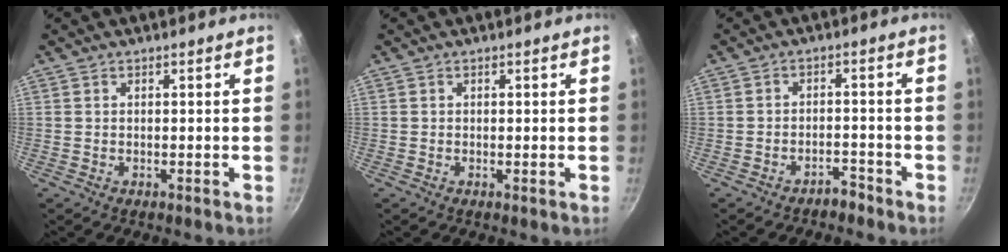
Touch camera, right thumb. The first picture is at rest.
{"total": 0.0}
{"total": 2.8, "force": [-2.4, 1.2, 0.9], "torque": [0.000, 0.032, -0.032]}